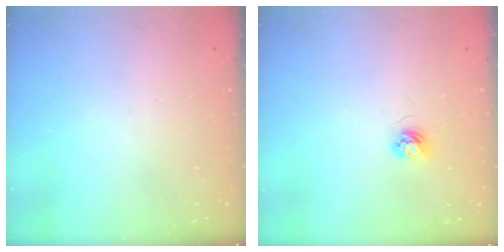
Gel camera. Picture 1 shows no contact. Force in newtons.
{"total": 3.6, "press": 3.6, "slide": 0.5}